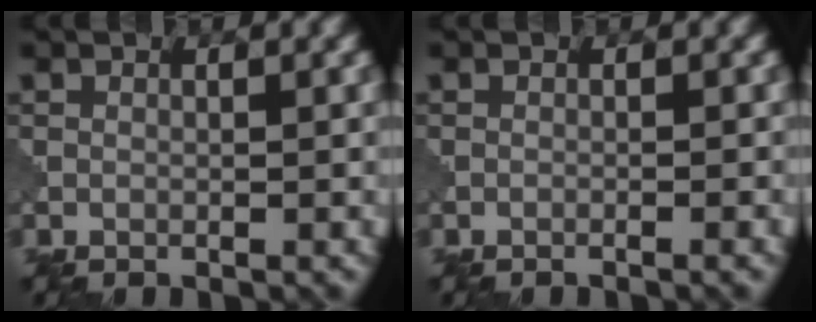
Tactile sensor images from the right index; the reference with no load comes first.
{"total": 1.0, "force": [-0.5, 0.3, 0.8], "torque": [-0.009, 0.002, -0.016]}